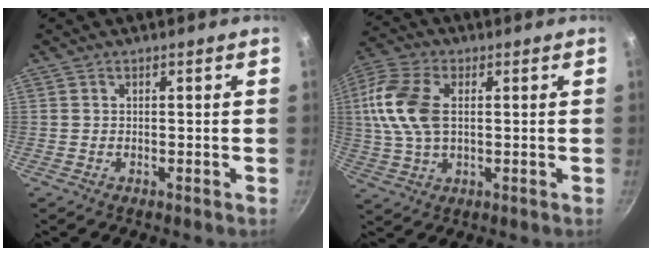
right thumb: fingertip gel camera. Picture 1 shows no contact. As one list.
[{"total": 13.0, "force": [1.7, 7.8, 10.3], "torque": [-0.205, 0.015, 0.023]}]